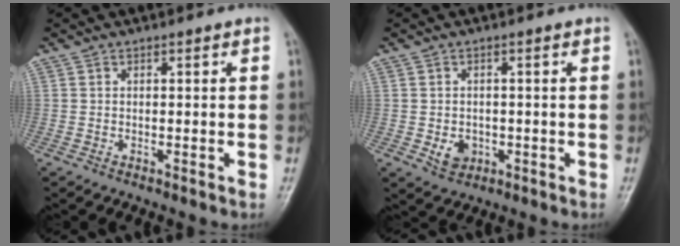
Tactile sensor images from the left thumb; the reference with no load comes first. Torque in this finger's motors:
{"motor_torque": [0.49, 0.60, 0.30, 0.25, 0.00]}